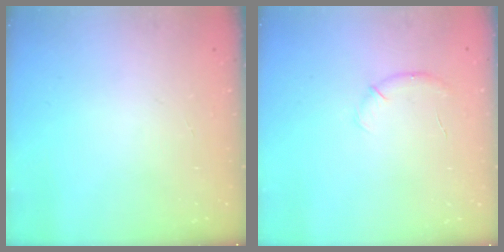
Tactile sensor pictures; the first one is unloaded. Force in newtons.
{"total": 7.3, "press": 7.0, "slide": 2.1}